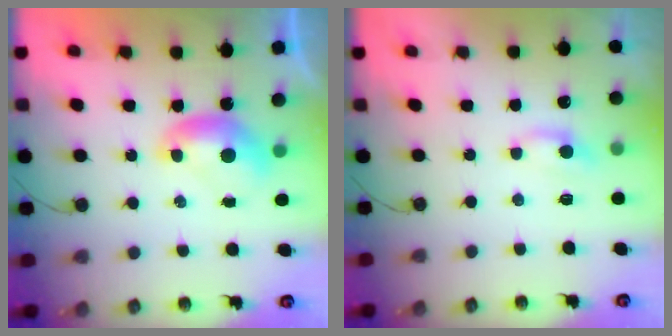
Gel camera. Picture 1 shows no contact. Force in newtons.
{"total": 0.7, "press": 0.5, "slide": 0.5}